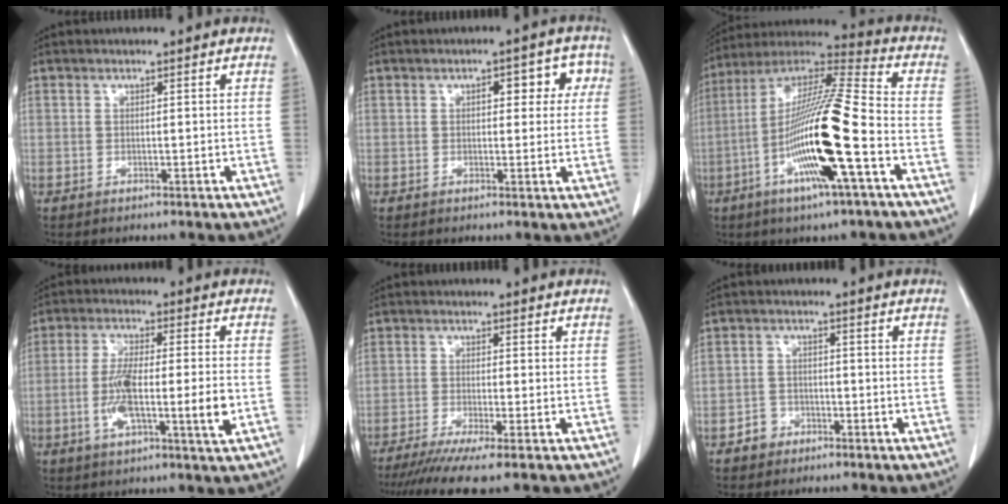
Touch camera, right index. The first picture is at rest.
{"total": 5.4, "force": [1.6, 2.7, 4.4], "torque": [-0.042, 0.021, 0.017]}
{"total": 19.4, "force": [-5.6, 0.8, 18.5], "torque": [-0.363, -0.012, -0.110]}
{"total": 10.3, "force": [-2.0, 1.2, 10.0], "torque": [-0.182, -0.002, -0.038]}
{"total": 8.3, "force": [-6.2, -0.4, 5.6], "torque": [-0.085, -0.019, -0.099]}
{"total": 3.0, "force": [-1.8, 2.4, 0.4], "torque": [-0.006, 0.011, -0.033]}